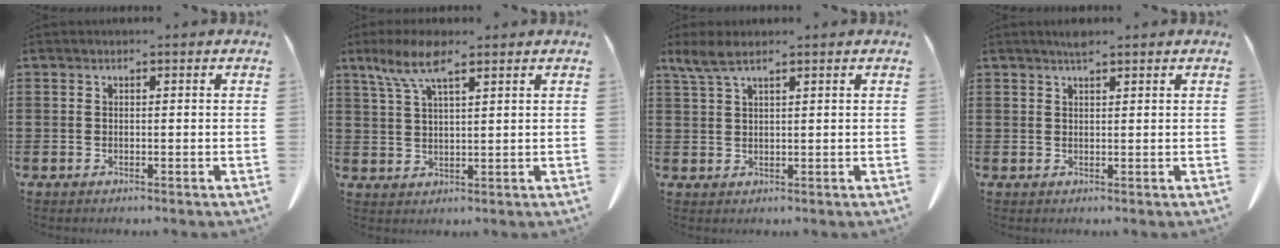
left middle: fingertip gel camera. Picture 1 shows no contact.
{"total": 7.0, "force": [4.2, 1.9, 5.2], "torque": [-0.112, 0.002, 0.074]}
{"total": 3.5, "force": [2.3, 0.8, 2.5], "torque": [-0.062, 0.000, 0.040]}
{"total": 1.8, "force": [1.5, 0.3, 1.0], "torque": [-0.022, 0.000, 0.027]}